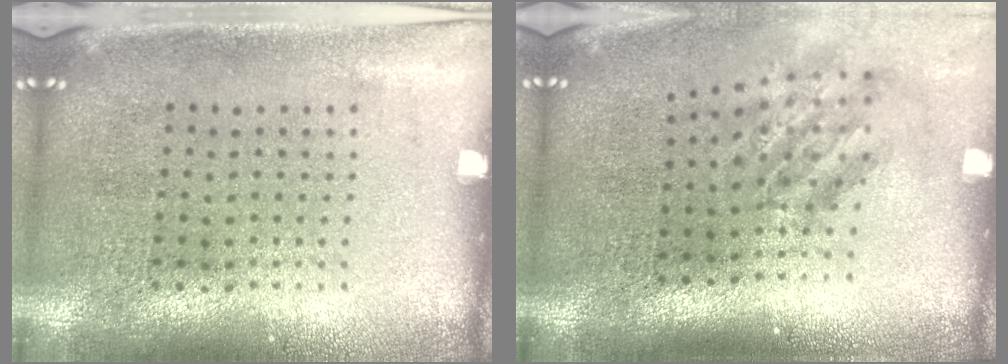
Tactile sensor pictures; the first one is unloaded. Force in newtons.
{"total": 1.8, "press": 1.2, "slide": 1.4}